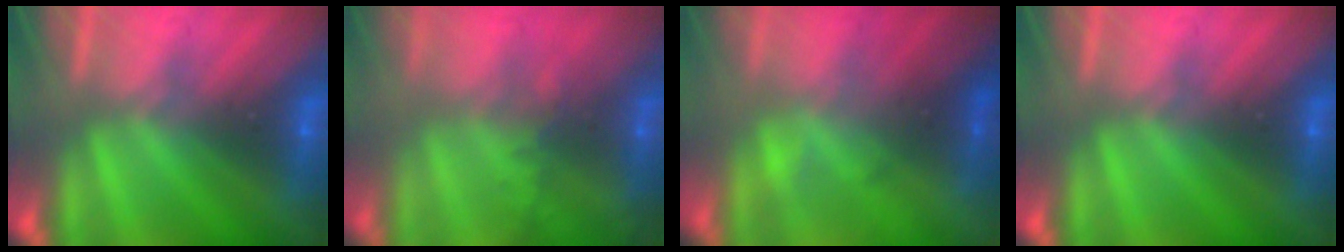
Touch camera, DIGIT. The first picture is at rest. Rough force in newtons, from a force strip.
{"total": 7.2}
{"total": 1.5}
{"total": 0.0}